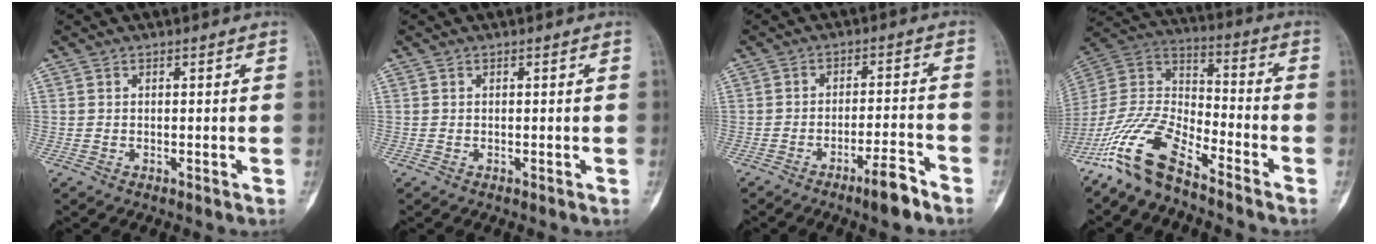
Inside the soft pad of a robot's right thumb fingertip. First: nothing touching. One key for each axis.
{"total": 0.0}
{"total": 6.3, "fx": -4.4, "fy": 0.9, "fz": 4.4, "tx": -0.076, "ty": 0.028, "tz": -0.071}
{"total": 14.5, "fx": -10.9, "fy": 4.6, "fz": 8.4, "tx": -0.166, "ty": 0.070, "tz": -0.217}